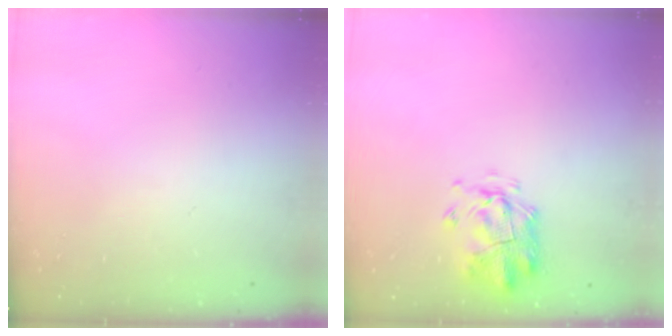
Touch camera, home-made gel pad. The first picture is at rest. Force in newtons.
{"total": 3.4, "press": 3.1, "slide": 1.4}